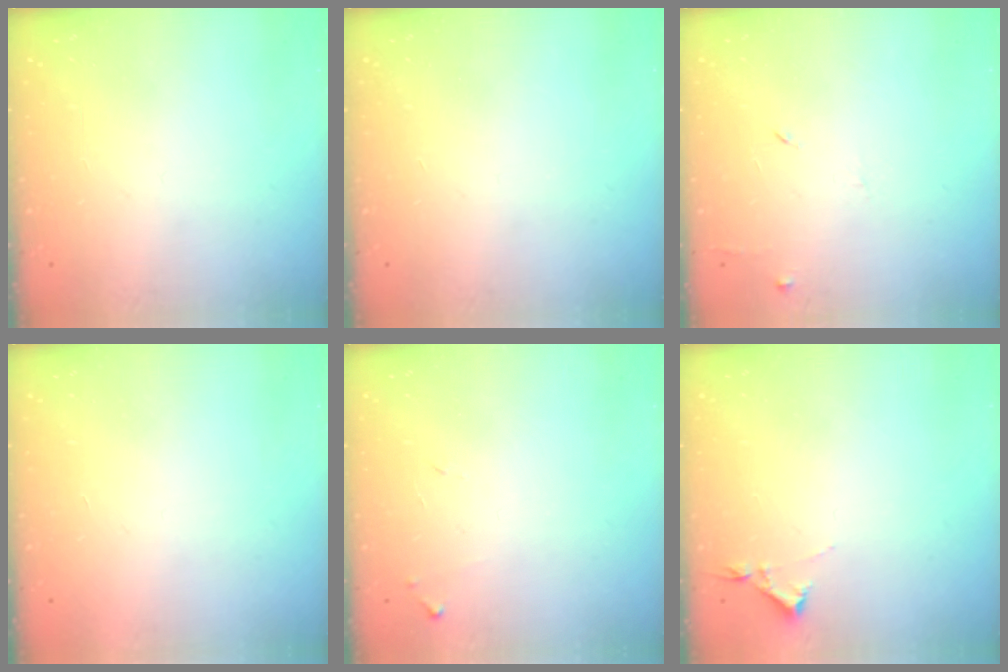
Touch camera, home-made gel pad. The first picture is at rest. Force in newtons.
{"total": 0.0}
{"total": 5.2, "press": 5.1, "slide": 0.6}
{"total": 1.6, "press": 1.6, "slide": 0.1}
{"total": 5.4, "press": 5.4, "slide": 0.4}
{"total": 2.9, "press": 2.9, "slide": 0.5}